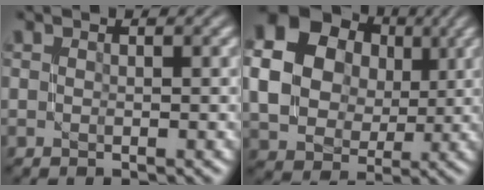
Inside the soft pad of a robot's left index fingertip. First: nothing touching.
{"total": 14.0, "force": [3.1, 12.0, 6.6], "torque": [-0.167, 0.031, 0.049]}